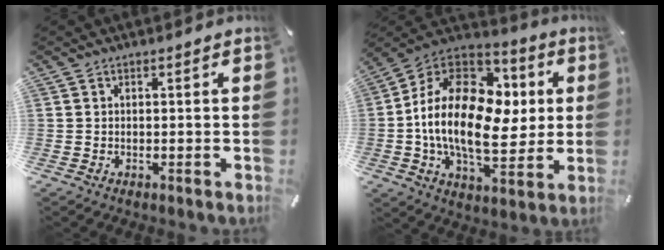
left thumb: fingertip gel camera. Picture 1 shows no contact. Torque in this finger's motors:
{"motor_torque": [2.24, 2.77, 2.77, 0.00, 0.43]}